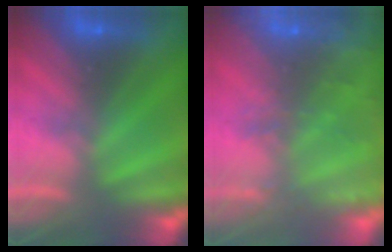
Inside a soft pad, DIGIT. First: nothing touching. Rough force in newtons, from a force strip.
{"total": 7.1}